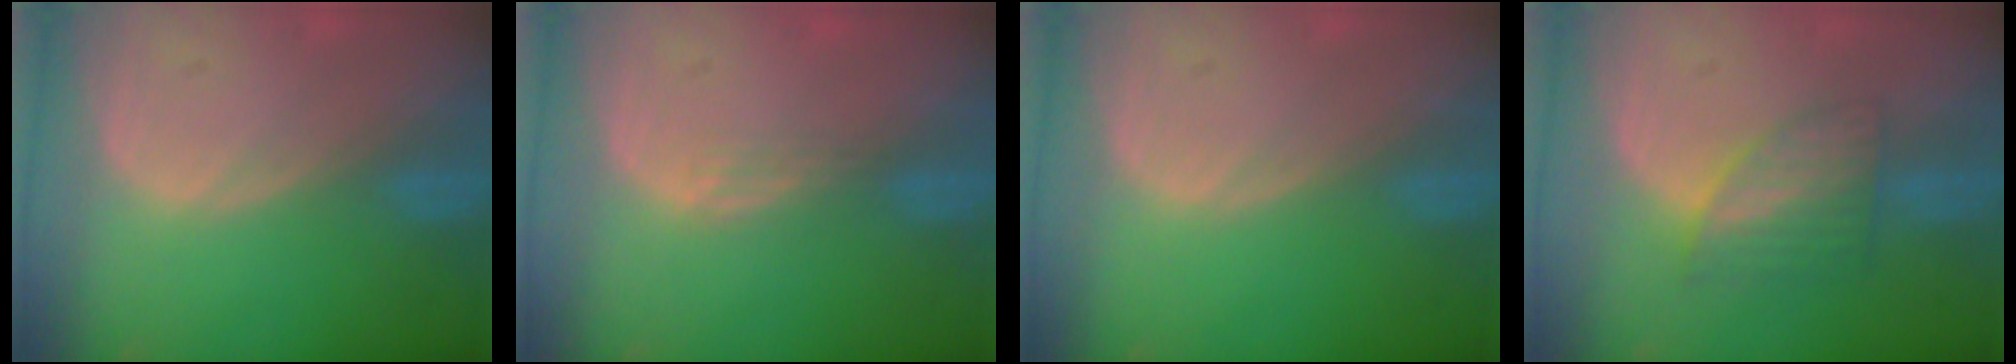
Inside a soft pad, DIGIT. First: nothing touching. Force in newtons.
{"total": 1.8, "press": 1.3, "slide": 1.2}
{"total": 0.0}
{"total": 6.2, "press": 5.6, "slide": 2.7}